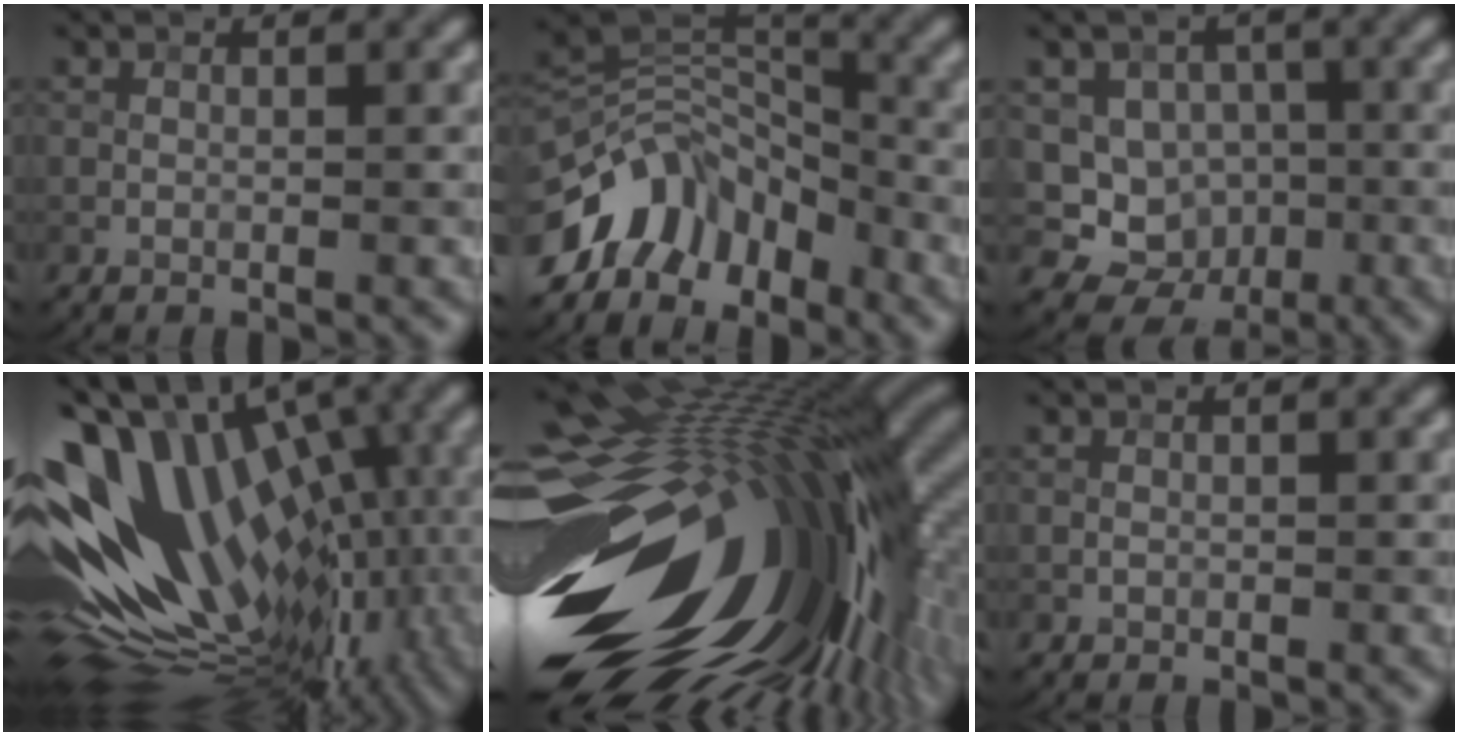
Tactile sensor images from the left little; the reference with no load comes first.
{"total": 8.6, "force": [-4.9, 5.5, 4.5], "torque": [-0.062, 0.008, -0.105]}
{"total": 7.9, "force": [-2.0, 7.1, 2.8], "torque": [-0.020, 0.006, -0.048]}
{"total": 17.5, "force": [1.5, 10.1, 14.2], "torque": [-0.249, 0.001, 0.033]}
{"total": 19.9, "force": [-1.9, 10.4, 16.9], "torque": [-0.305, -0.054, -0.016]}
{"total": 0.0}